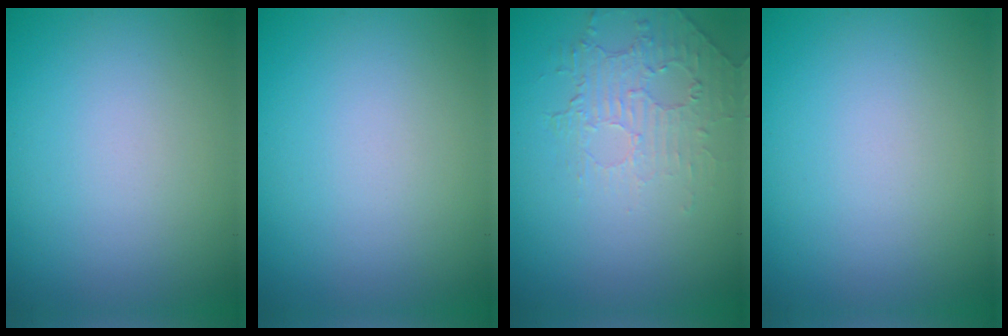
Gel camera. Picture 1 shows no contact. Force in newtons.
{"total": 0.0}
{"total": 2.0, "press": 0.9, "slide": 1.8}
{"total": 0.0}